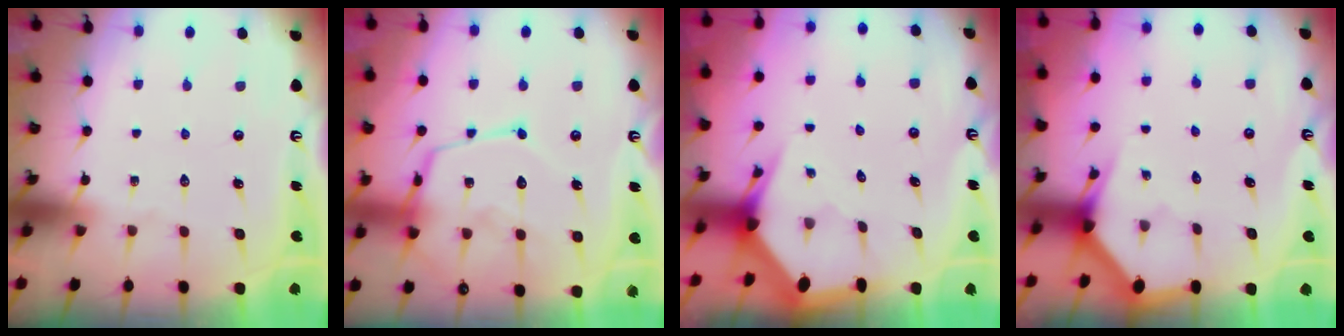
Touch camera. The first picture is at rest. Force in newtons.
{"total": 15.0, "press": 14.9, "slide": 1.4}
{"total": 4.1, "press": 4.0, "slide": 0.5}
{"total": 2.7, "press": 2.7, "slide": 0.1}